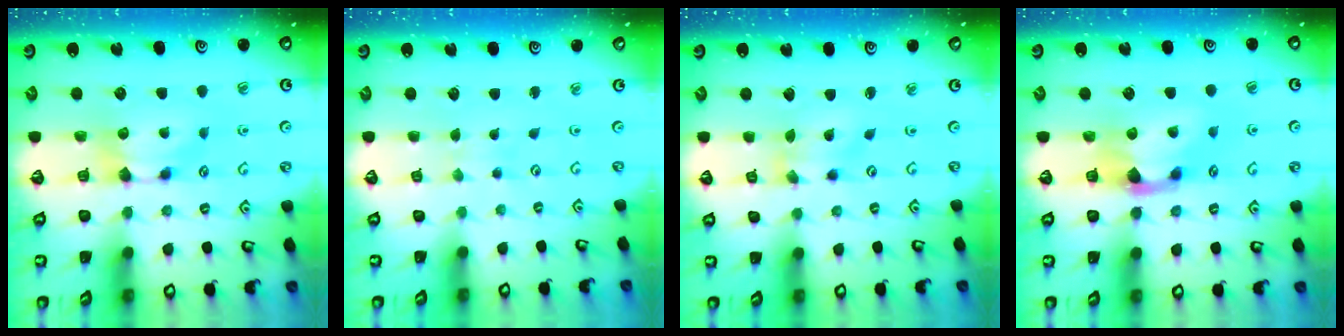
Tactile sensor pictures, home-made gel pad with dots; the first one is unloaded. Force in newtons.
{"total": 4.8, "press": 4.8, "slide": 0.1}
{"total": 1.3, "press": 0.6, "slide": 1.1}
{"total": 2.4, "press": 2.0, "slide": 1.3}